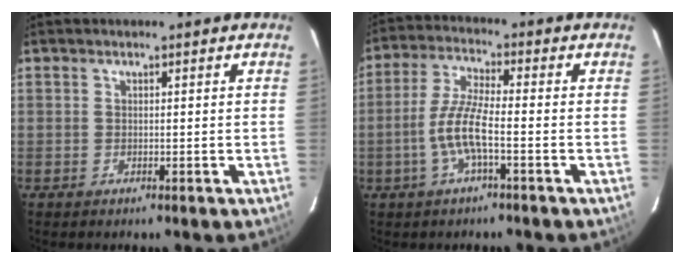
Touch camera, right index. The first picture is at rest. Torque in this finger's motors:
{"motor_torque": [0.86, -0.47, 0.49, 0.16]}